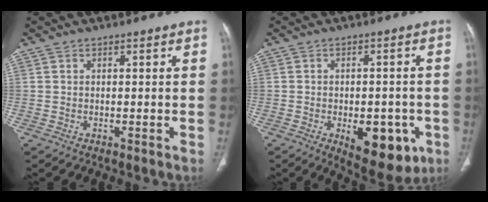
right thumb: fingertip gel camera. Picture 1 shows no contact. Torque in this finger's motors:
{"motor_torque": [1.54, 1.65, 0.63, -0.64, 0.33]}